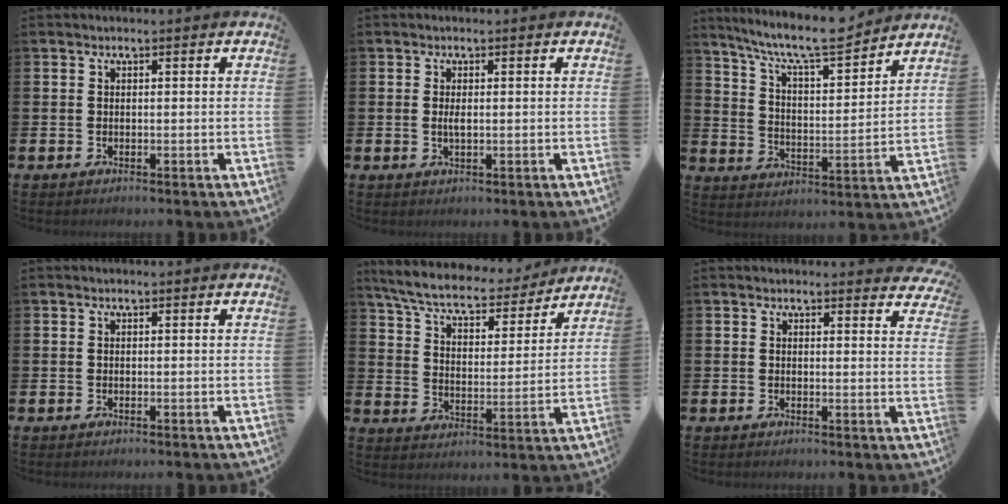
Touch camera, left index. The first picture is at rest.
{"total": 1.5, "force": [0.1, 0.5, 1.4], "torque": [-0.024, 0.002, 0.000]}
{"total": 9.7, "force": [8.8, 1.2, 4.0], "torque": [-0.096, -0.060, 0.150]}
{"total": 0.0}
{"total": 7.6, "force": [6.9, 1.7, 2.7], "torque": [-0.089, -0.044, 0.118]}
{"total": 1.8, "force": [1.8, 0.4, 0.0], "torque": [0.004, -0.007, 0.031]}